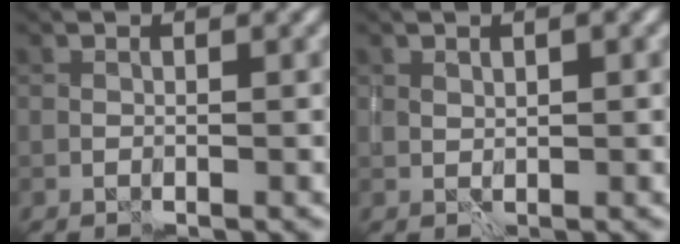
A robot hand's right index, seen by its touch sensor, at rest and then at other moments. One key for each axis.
{"total": 0.9, "fx": 0.7, "fy": 0.5, "fz": 0.3, "tx": -0.003, "ty": -0.001, "tz": 0.014}